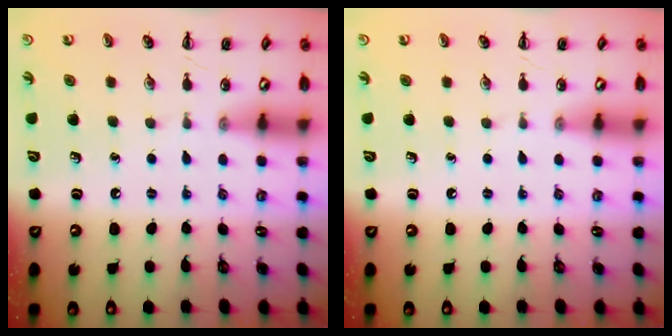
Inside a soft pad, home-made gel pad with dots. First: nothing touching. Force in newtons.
{"total": 0.0}